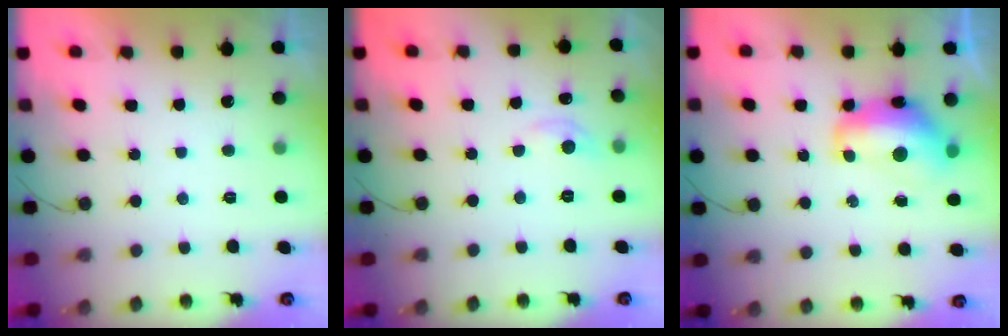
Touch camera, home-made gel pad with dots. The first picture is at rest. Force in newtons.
{"total": 5.5, "press": 5.5, "slide": 0.8}
{"total": 11.9, "press": 11.8, "slide": 1.4}